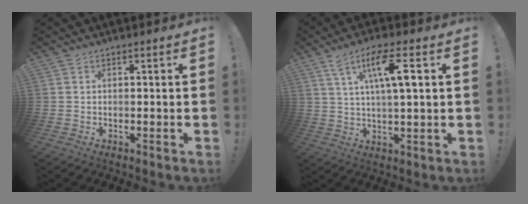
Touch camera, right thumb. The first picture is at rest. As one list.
[{"total": 10.7, "force": [3.8, 2.2, 9.8], "torque": [-0.169, 0.004, 0.060]}]